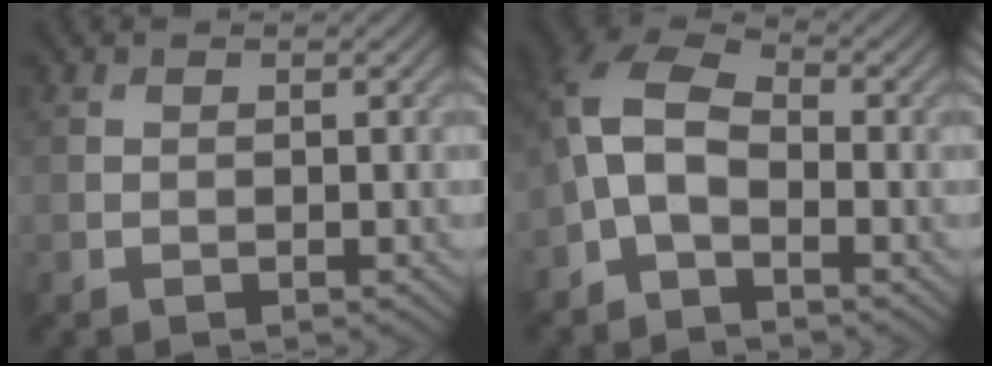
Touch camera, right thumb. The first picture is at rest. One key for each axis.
{"total": 7.7, "fx": -1.4, "fy": 4.5, "fz": 6.2, "tx": -0.142, "ty": 0.015, "tz": -0.046}